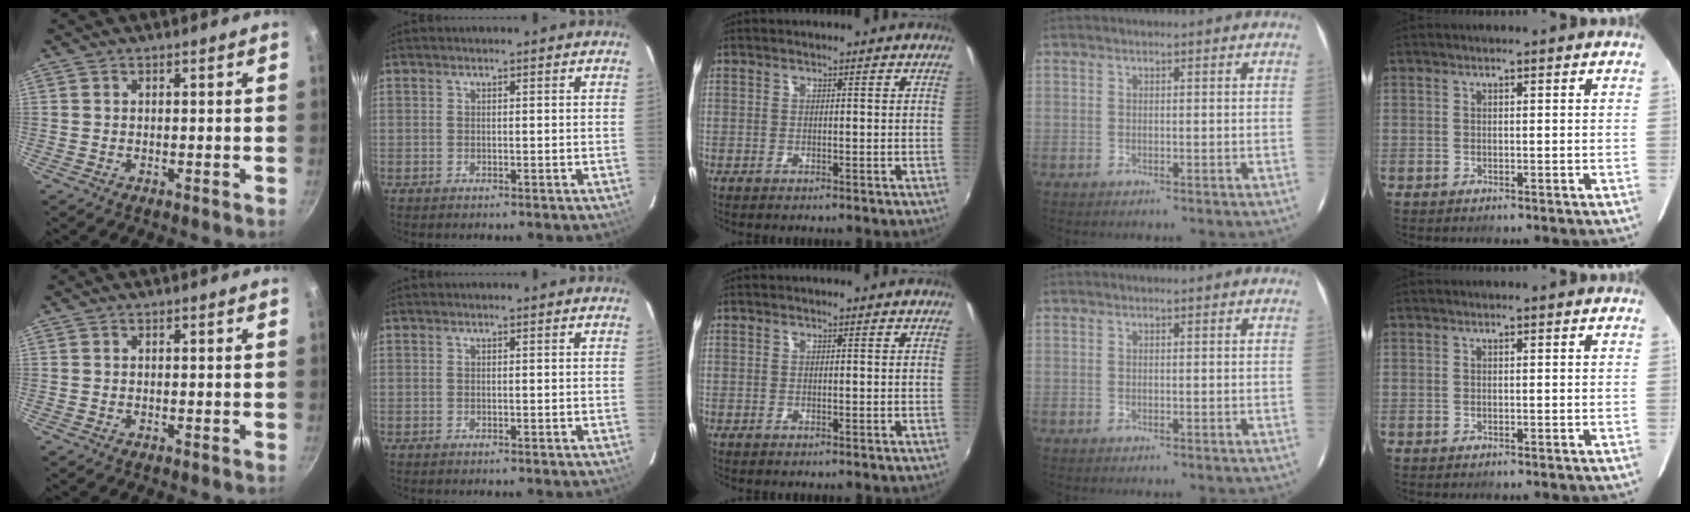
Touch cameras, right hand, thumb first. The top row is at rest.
{}